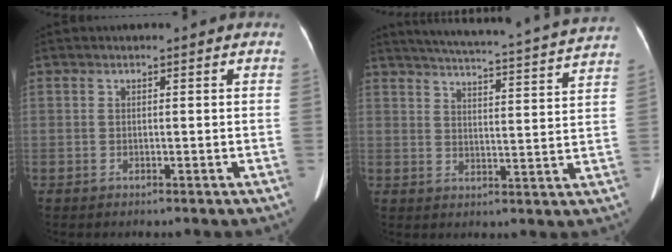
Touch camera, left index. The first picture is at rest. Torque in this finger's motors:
{"motor_torque": [0.45, -1.03, 0.01, 0.06]}